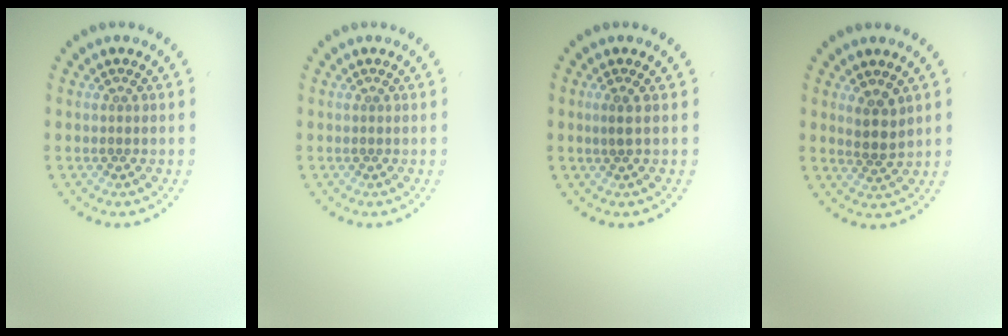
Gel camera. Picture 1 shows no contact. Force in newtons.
{"total": 0.0}
{"total": 0.9, "press": 0.8, "slide": 0.5}
{"total": 2.2, "press": 1.9, "slide": 1.1}